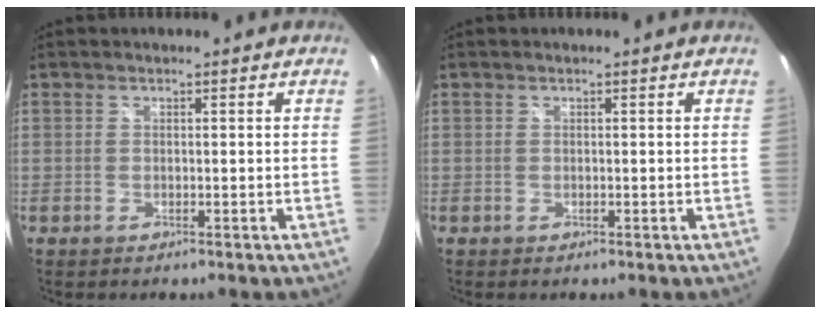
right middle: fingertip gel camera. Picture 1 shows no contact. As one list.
[{"total": 0.0}]